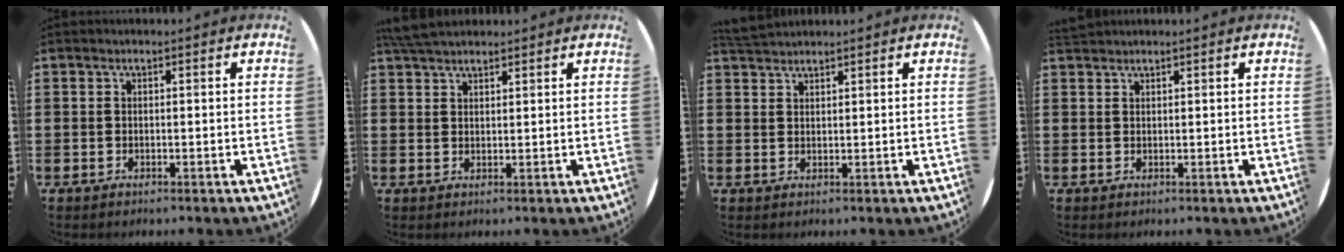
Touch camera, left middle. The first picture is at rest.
{"total": 3.7, "force": [3.3, 0.9, 1.3], "torque": [-0.032, 0.000, 0.063]}
{"total": 2.3, "force": [2.2, 0.3, 0.3], "torque": [-0.009, 0.001, 0.043]}
{"total": 0.9, "force": [0.9, 0.0, -0.1], "torque": [0.001, 0.000, 0.017]}